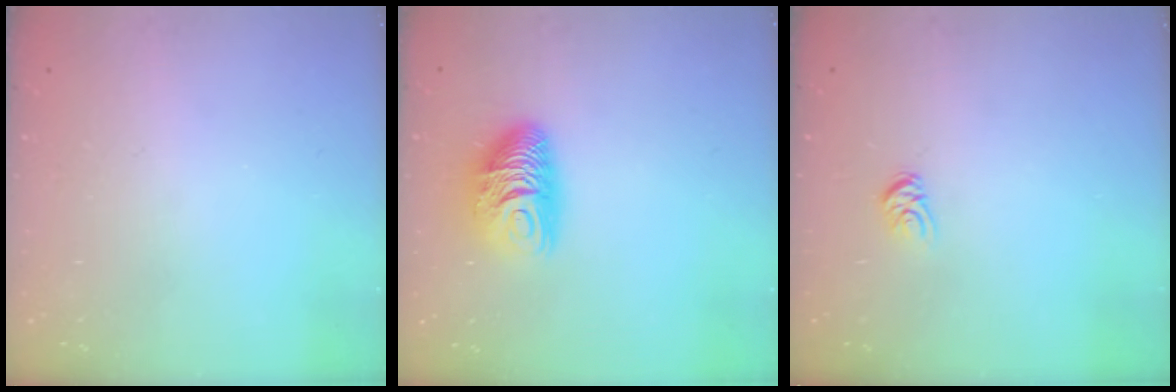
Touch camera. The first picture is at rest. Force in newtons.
{"total": 10.0, "press": 10.0, "slide": 0.4}
{"total": 4.8, "press": 4.8, "slide": 0.3}